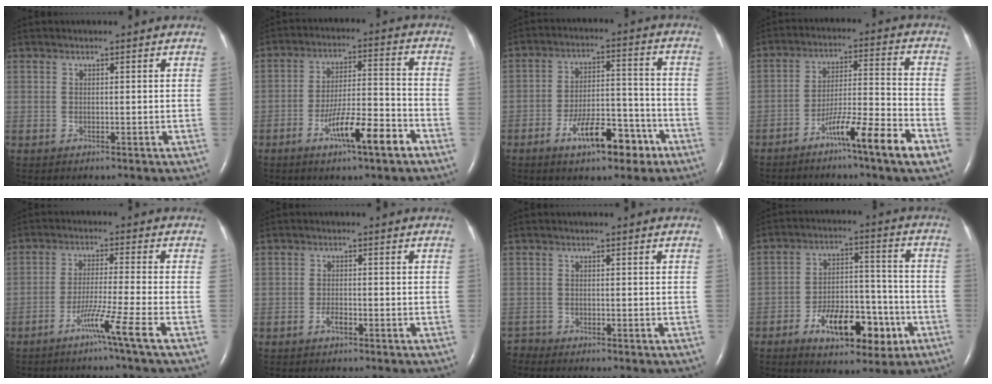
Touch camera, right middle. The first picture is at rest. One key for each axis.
{"total": 9.9, "fx": -5.5, "fy": 1.0, "fz": 8.2, "tx": -0.136, "ty": 0.000, "tz": -0.091}
{"total": 9.9, "fx": -5.8, "fy": 3.7, "fz": 7.2, "tx": -0.117, "ty": 0.018, "tz": -0.089}
{"total": 9.9, "fx": -6.1, "fy": -0.8, "fz": 7.8, "tx": -0.123, "ty": -0.003, "tz": -0.107}
{"total": 6.1, "fx": -3.6, "fy": -2.2, "fz": 4.5, "tx": -0.079, "ty": -0.015, "tz": -0.074}
{"total": 1.6, "fx": -1.0, "fy": 0.5, "fz": 1.1, "tx": -0.024, "ty": 0.001, "tz": -0.018}
{"total": 1.2, "fx": -1.1, "fy": 0.0, "fz": -0.5, "tx": 0.014, "ty": -0.006, "tz": -0.023}
{"total": 12.5, "fx": -5.8, "fy": 5.7, "fz": 9.5, "tx": -0.150, "ty": 0.021, "tz": -0.084}